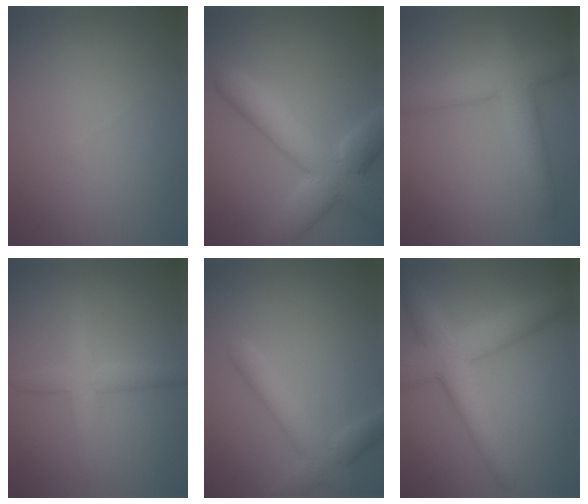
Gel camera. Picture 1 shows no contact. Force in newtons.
{"total": 8.2, "press": 8.1, "slide": 0.8}
{"total": 5.2, "press": 5.2, "slide": 0.2}
{"total": 3.2, "press": 3.2, "slide": 0.1}
{"total": 4.0, "press": 4.0, "slide": 0.1}
{"total": 6.5, "press": 6.5, "slide": 0.1}